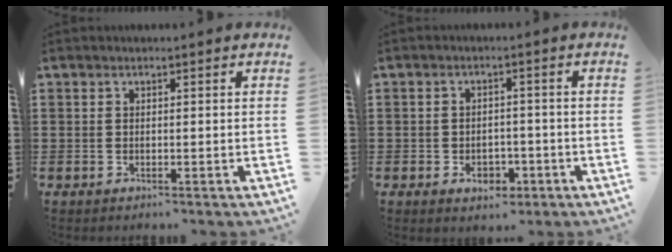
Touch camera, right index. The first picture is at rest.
{"total": 3.4, "force": [-1.6, 2.2, 2.1], "torque": [-0.031, -0.001, -0.031]}